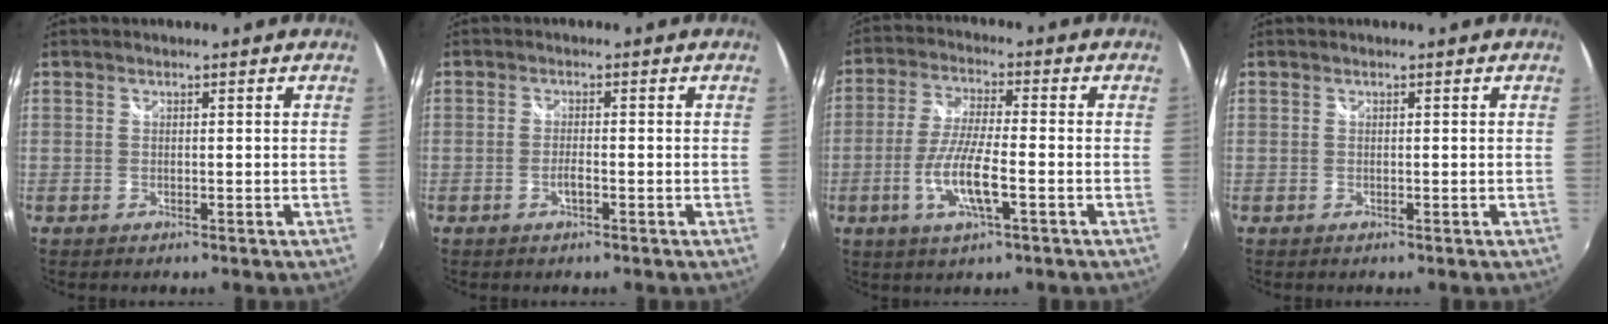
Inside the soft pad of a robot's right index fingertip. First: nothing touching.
{"total": 1.7, "force": [-0.9, 0.3, 1.4], "torque": [-0.033, 0.001, -0.018]}
{"total": 9.3, "force": [-3.1, 1.7, 8.6], "torque": [-0.174, -0.008, -0.060]}
{"total": 0.0}